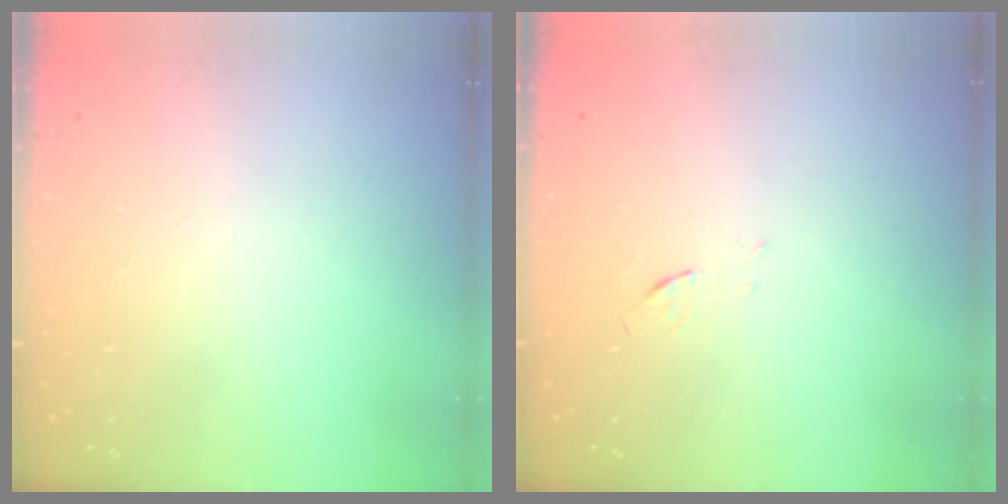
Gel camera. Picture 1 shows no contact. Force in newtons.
{"total": 3.1, "press": 2.8, "slide": 1.2}